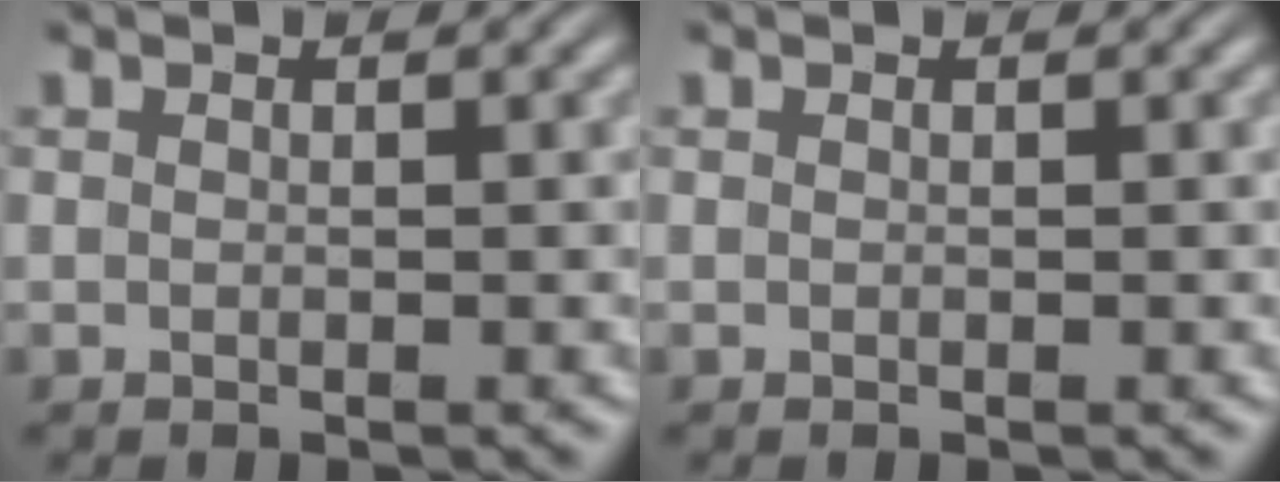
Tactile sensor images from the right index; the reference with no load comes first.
{"total": 0.0}